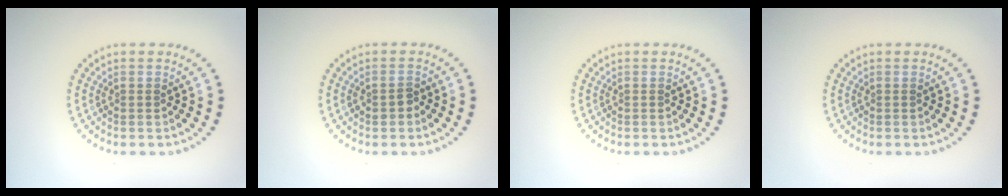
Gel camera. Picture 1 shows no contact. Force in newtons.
{"total": 1.1, "press": 1.1, "slide": 0.2}
{"total": 0.0}
{"total": 0.0}